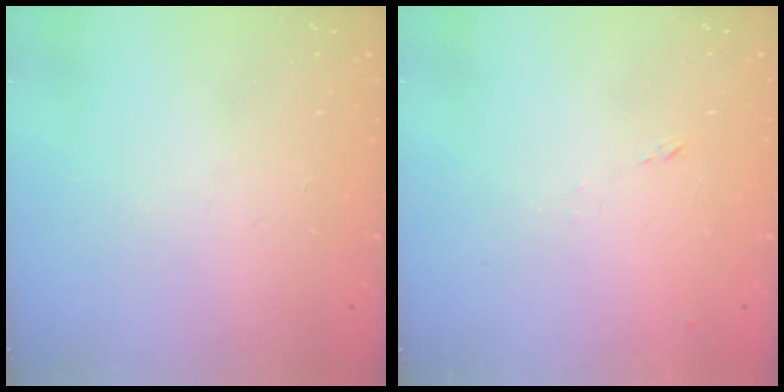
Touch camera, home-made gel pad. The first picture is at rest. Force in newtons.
{"total": 7.2, "press": 7.1, "slide": 0.6}